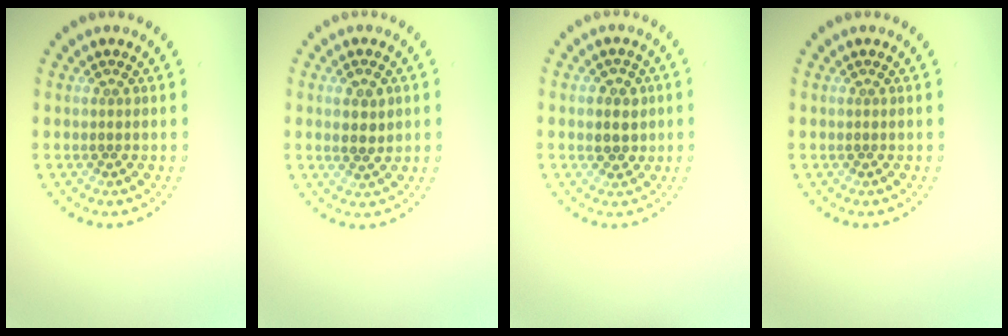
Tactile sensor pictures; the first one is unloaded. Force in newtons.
{"total": 1.7, "press": 1.7, "slide": 0.3}
{"total": 2.4, "press": 2.2, "slide": 0.8}
{"total": 0.0}